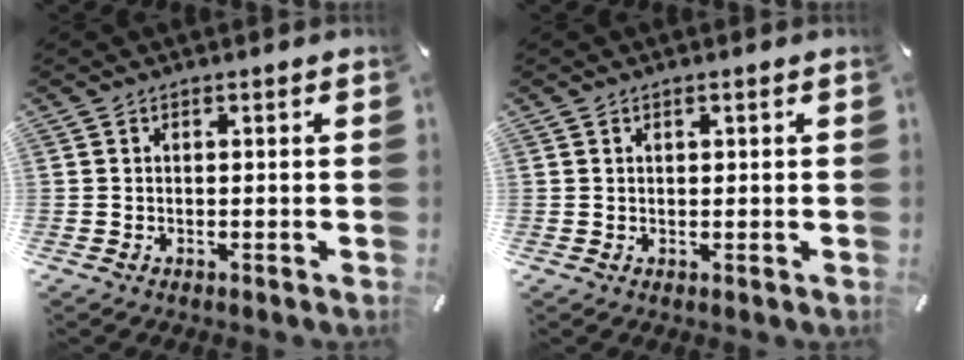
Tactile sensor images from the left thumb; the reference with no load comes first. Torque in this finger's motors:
{"motor_torque": [-0.50, -0.50, -0.02, 0.14, -0.03]}